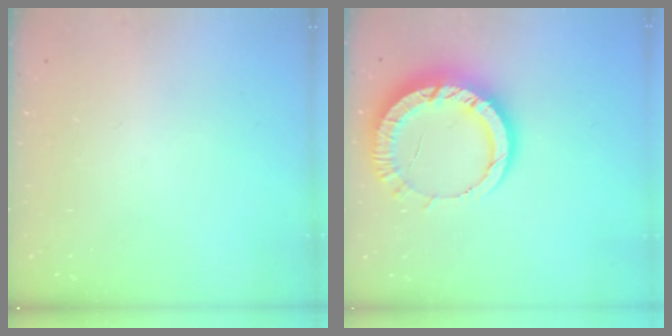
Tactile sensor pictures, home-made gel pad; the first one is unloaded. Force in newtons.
{"total": 14.2, "press": 14.1, "slide": 1.5}